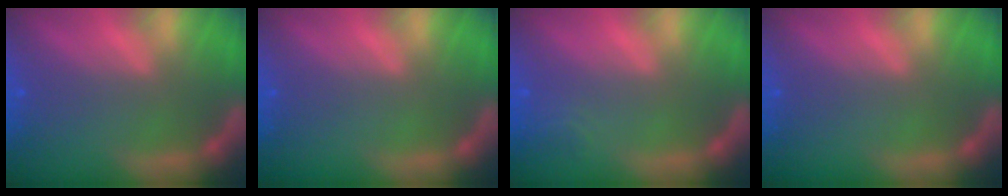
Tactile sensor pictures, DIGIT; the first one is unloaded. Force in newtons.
{"total": 0.0}
{"total": 1.4}
{"total": 0.0}